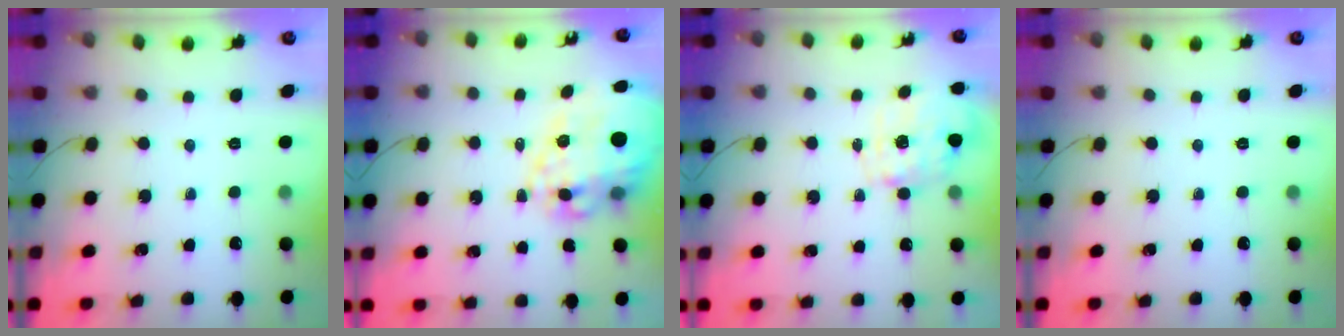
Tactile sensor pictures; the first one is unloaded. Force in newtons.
{"total": 22.8, "press": 22.3, "slide": 4.7}
{"total": 2.8, "press": 2.7, "slide": 0.9}
{"total": 0.0}